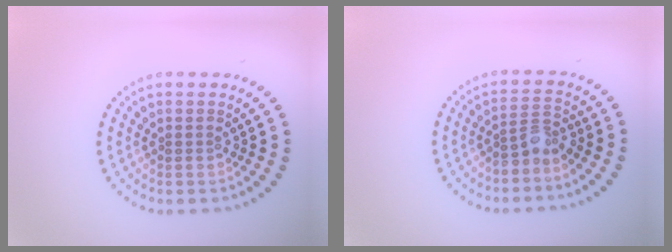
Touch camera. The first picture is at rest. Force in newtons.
{"total": 2.1, "press": 1.5, "slide": 1.4}